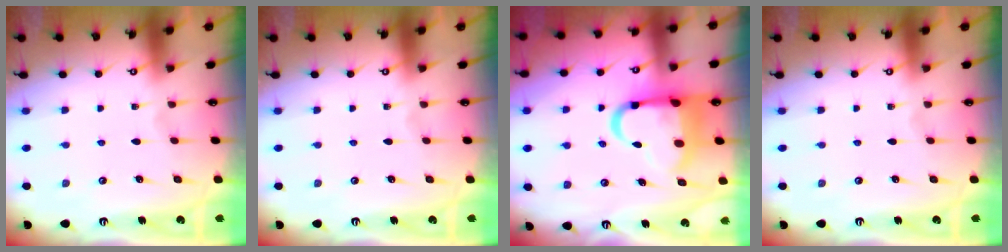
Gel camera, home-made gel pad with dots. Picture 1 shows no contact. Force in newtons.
{"total": 0.0}
{"total": 13.7, "press": 13.5, "slide": 2.6}
{"total": 0.0}